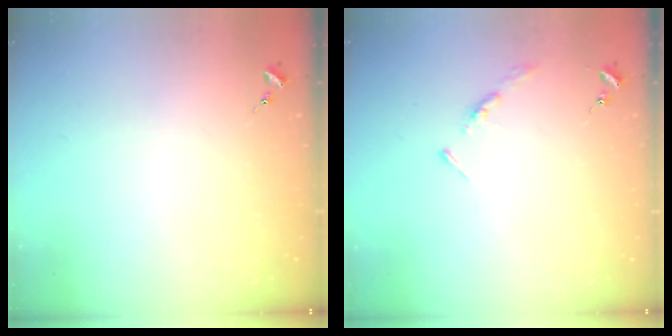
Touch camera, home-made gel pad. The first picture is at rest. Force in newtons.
{"total": 3.5, "press": 3.5, "slide": 0.3}